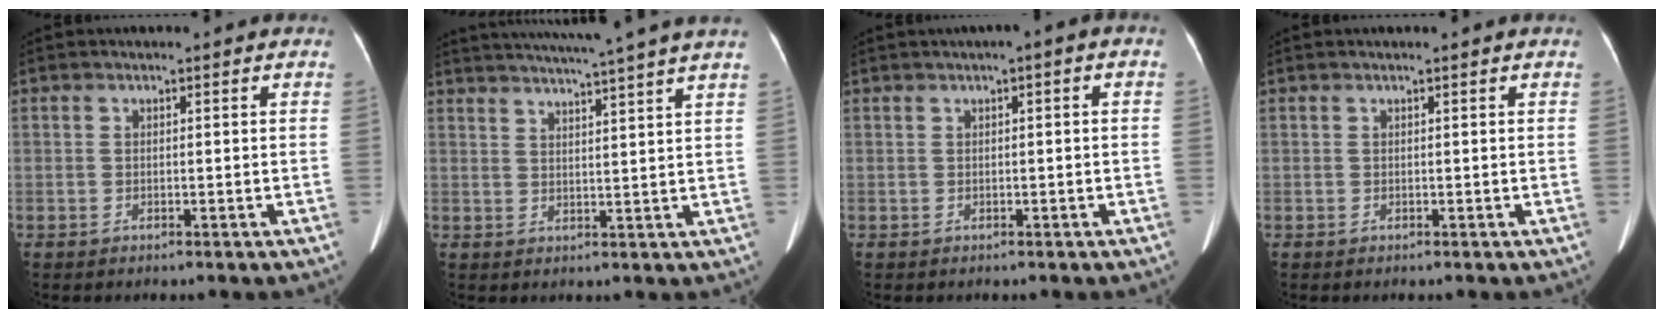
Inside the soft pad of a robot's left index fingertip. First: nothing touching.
{"total": 14.1, "force": [12.4, -2.0, 6.4], "torque": [-0.110, -0.014, 0.158]}
{"total": 1.5, "force": [0.2, 0.2, 1.5], "torque": [-0.020, 0.009, 0.002]}
{"total": 0.0}